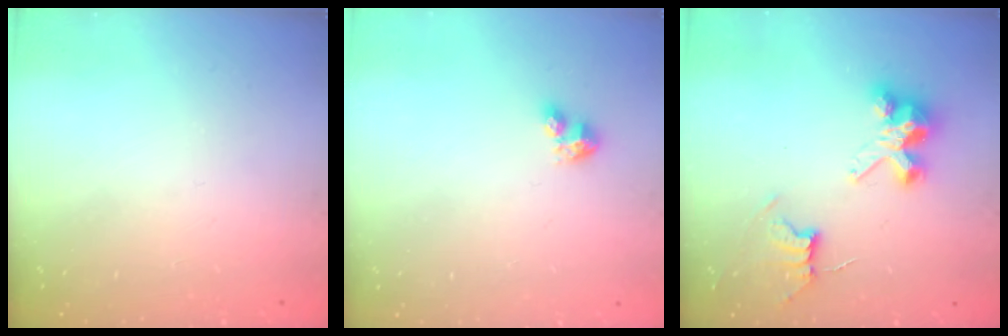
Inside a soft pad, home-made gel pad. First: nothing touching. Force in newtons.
{"total": 3.5, "press": 3.5, "slide": 0.4}
{"total": 8.2, "press": 8.1, "slide": 0.8}